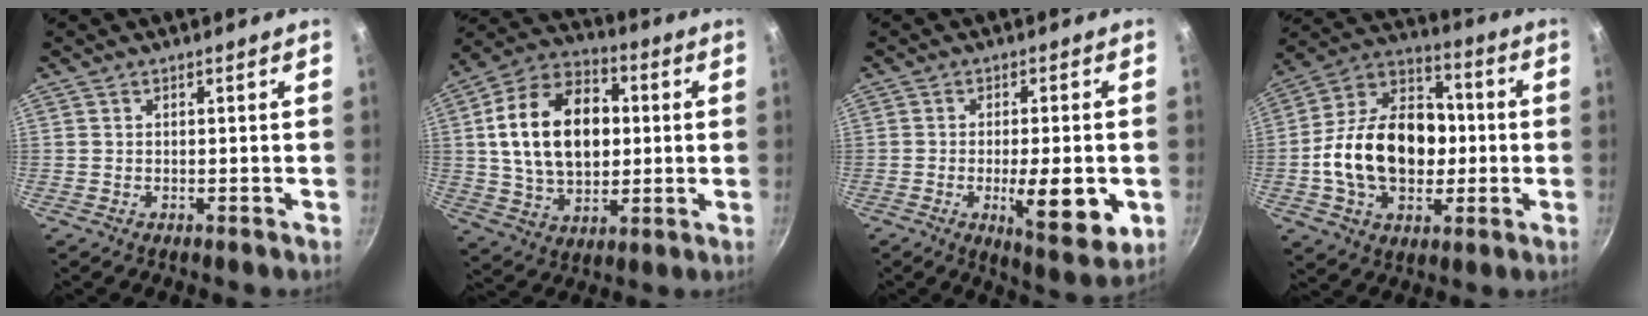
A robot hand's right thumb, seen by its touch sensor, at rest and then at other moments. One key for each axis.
{"total": 20.7, "fx": 2.4, "fy": 14.0, "fz": 15.1, "tx": -0.231, "ty": 0.016, "tz": 0.037}
{"total": 11.6, "fx": -2.6, "fy": 3.6, "fz": 10.8, "tx": -0.143, "ty": -0.007, "tz": -0.031}
{"total": 21.9, "fx": -1.7, "fy": 15.5, "fz": 15.4, "tx": -0.228, "ty": 0.042, "tz": -0.038}